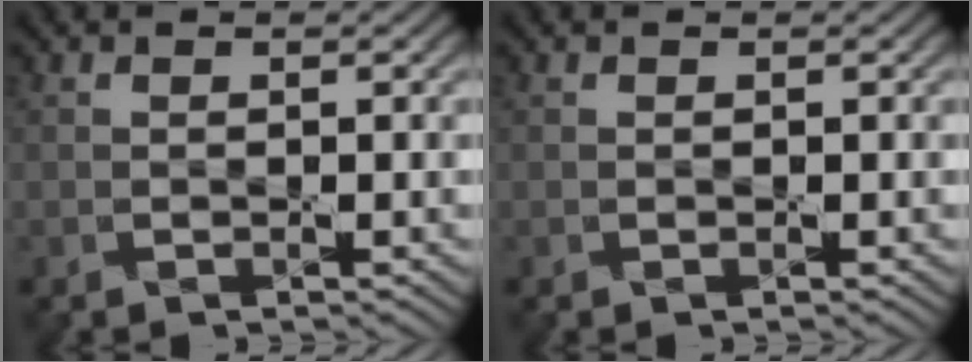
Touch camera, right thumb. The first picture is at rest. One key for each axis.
{"total": 0.0}